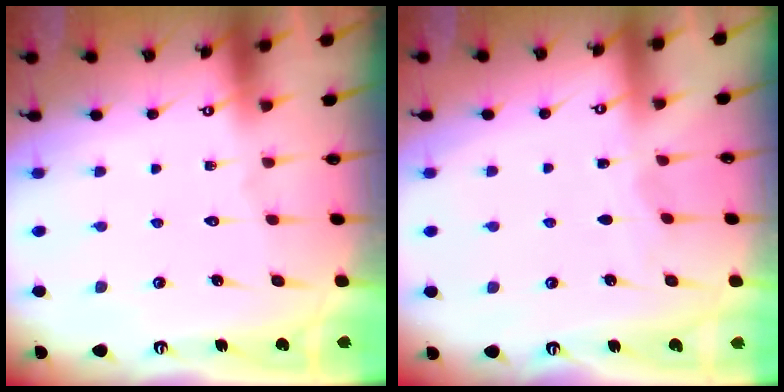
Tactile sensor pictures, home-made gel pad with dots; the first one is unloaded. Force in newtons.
{"total": 2.9, "press": 2.9, "slide": 0.4}